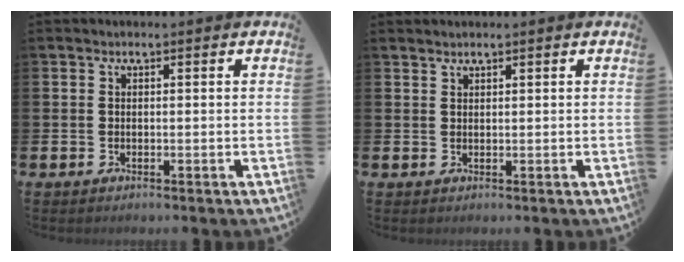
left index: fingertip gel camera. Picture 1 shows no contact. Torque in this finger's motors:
{"motor_torque": [-0.12, 0.12, 0.00, -0.01]}